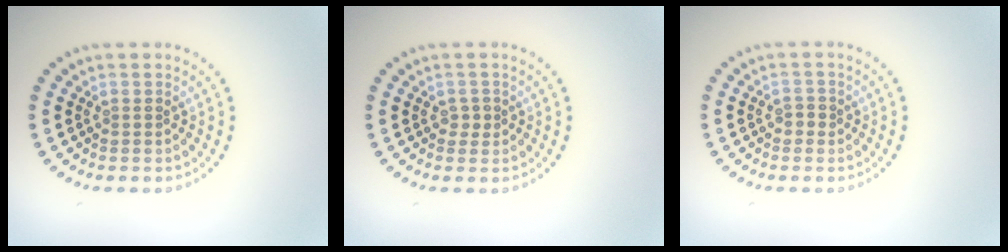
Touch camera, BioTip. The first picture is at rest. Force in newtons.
{"total": 1.0, "press": 1.0, "slide": 0.4}
{"total": 1.0, "press": 0.9, "slide": 0.3}